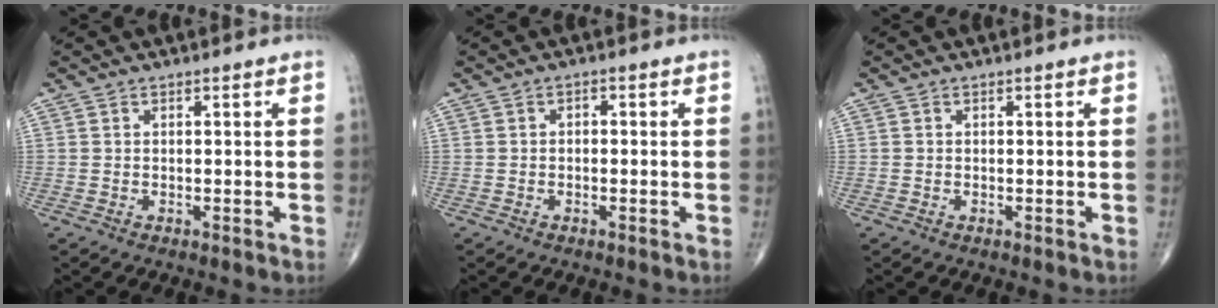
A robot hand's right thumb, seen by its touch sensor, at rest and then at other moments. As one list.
[{"total": 1.0, "force": [-0.2, 0.7, 0.7], "torque": [-0.004, 0.005, -0.006]}, {"total": 0.0}]